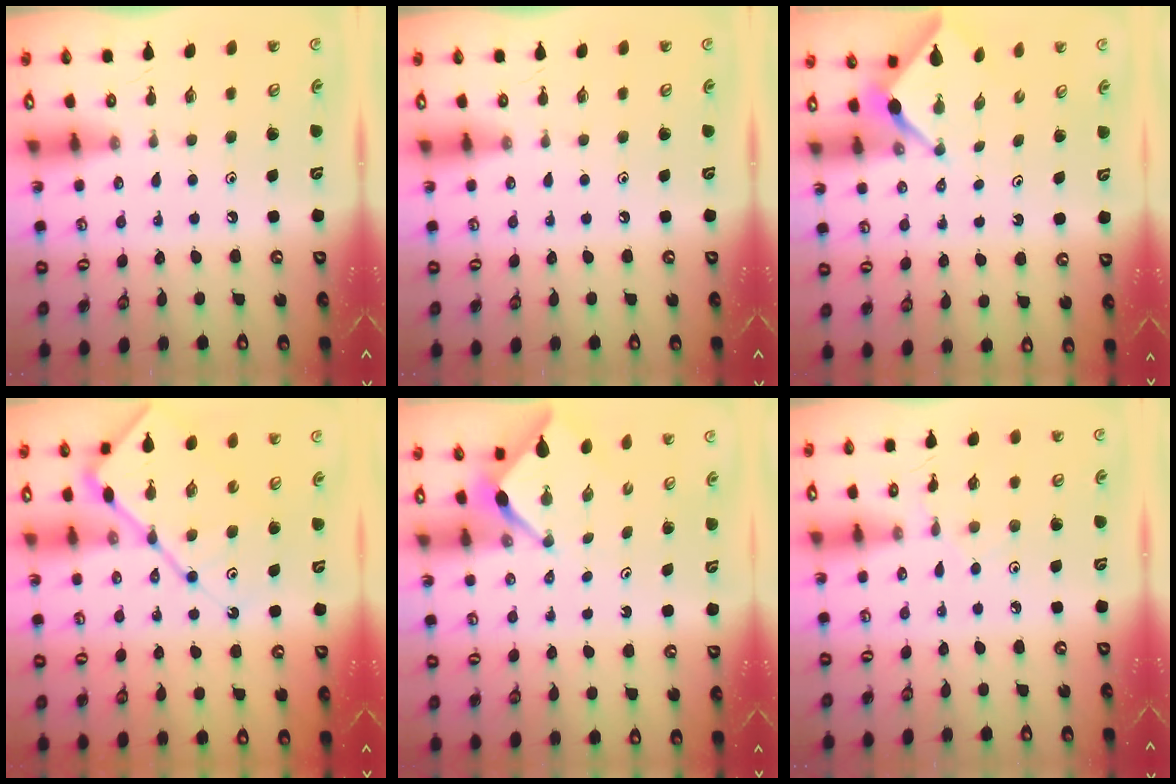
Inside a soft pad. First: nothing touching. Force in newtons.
{"total": 0.0}
{"total": 2.5, "press": 2.5, "slide": 0.2}
{"total": 13.3, "press": 13.2, "slide": 1.5}
{"total": 2.6, "press": 2.6, "slide": 0.3}
{"total": 2.2, "press": 2.2, "slide": 0.4}